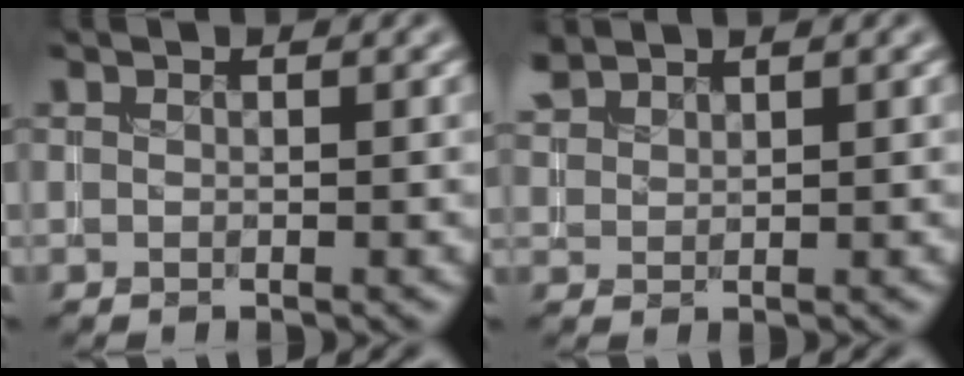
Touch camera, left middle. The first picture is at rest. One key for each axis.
{"total": 2.0, "fx": 1.9, "fy": 0.4, "fz": 0.3, "tx": -0.008, "ty": 0.007, "tz": 0.044}